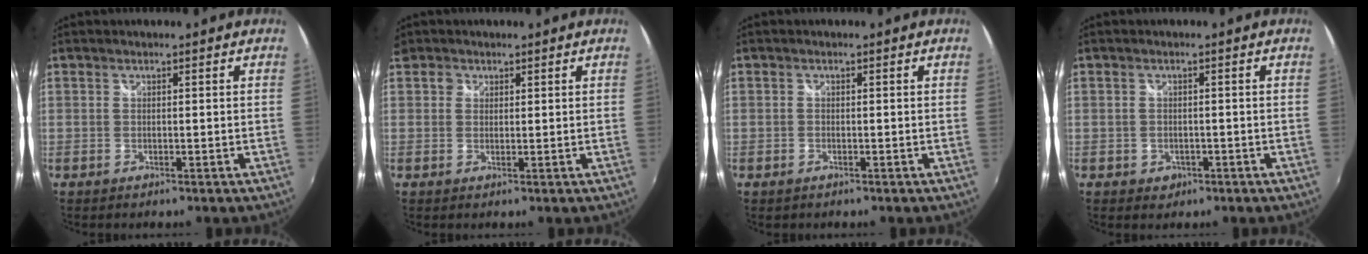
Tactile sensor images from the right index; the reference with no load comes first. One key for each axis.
{"total": 2.1, "fx": 0.6, "fy": 1.9, "fz": 0.3, "tx": 0.001, "ty": 0.006, "tz": 0.007}
{"total": 0.7, "fx": -0.5, "fy": 0.5, "fz": 0.2, "tx": -0.004, "ty": -0.001, "tz": -0.007}
{"total": 2.5, "fx": -0.9, "fy": 2.1, "fz": 0.8, "tx": -0.019, "ty": -0.001, "tz": -0.008}